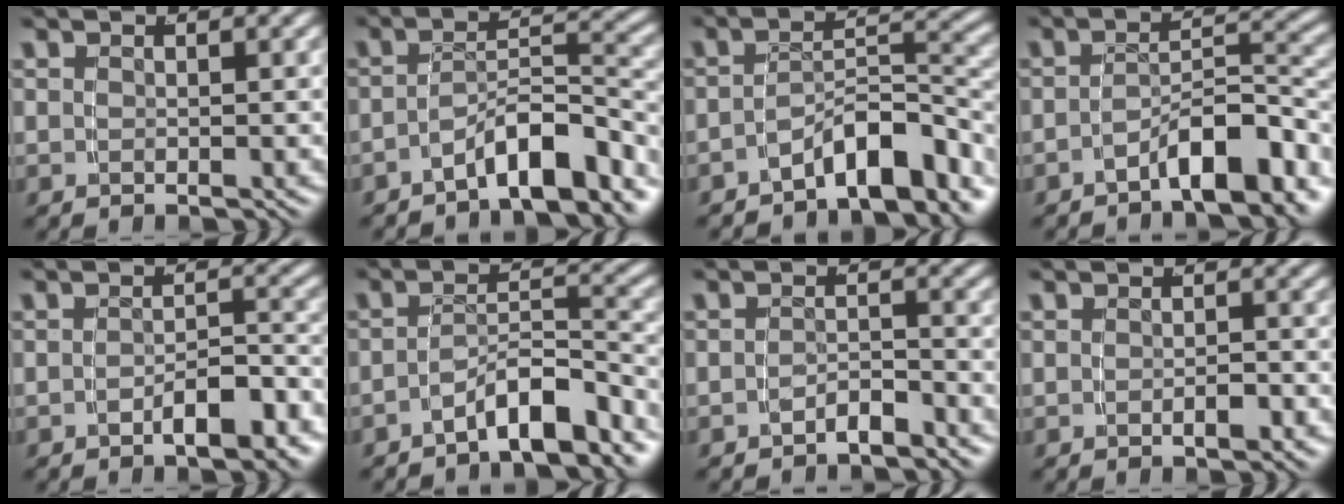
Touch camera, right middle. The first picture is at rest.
{"total": 6.6, "force": [-4.5, 2.1, 4.3], "torque": [-0.043, 0.002, -0.066]}
{"total": 7.3, "force": [-4.9, 2.7, 4.7], "torque": [-0.049, -0.003, -0.071]}
{"total": 6.3, "force": [-4.1, 2.0, 4.4], "torque": [-0.041, 0.002, -0.060]}
{"total": 4.0, "force": [-3.0, 1.1, 2.5], "torque": [-0.022, -0.004, -0.043]}
{"total": 6.1, "force": [-4.7, 1.9, 3.4], "torque": [-0.032, -0.001, -0.069]}
{"total": 2.3, "force": [-2.2, 0.5, 0.5], "torque": [0.003, -0.001, -0.040]}
{"total": 1.3, "force": [-0.9, 0.6, 0.8], "torque": [-0.006, 0.006, -0.019]}